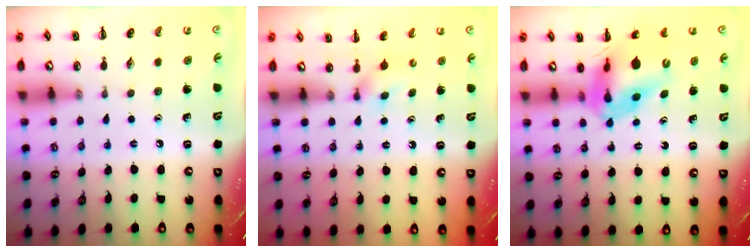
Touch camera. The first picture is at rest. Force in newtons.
{"total": 2.4, "press": 2.3, "slide": 0.9}
{"total": 10.6, "press": 10.1, "slide": 3.3}